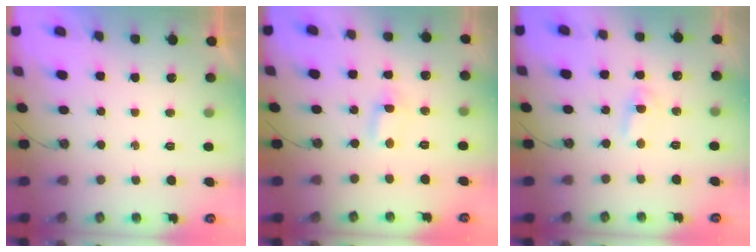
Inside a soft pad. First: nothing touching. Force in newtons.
{"total": 1.1, "press": 0.9, "slide": 0.7}
{"total": 1.7, "press": 1.7, "slide": 0.3}